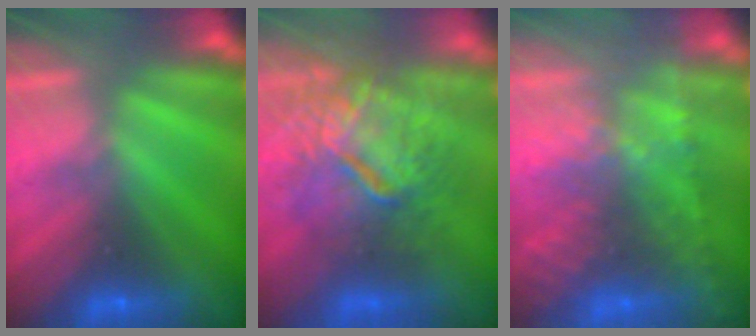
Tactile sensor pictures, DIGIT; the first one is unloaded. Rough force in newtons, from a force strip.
{"total": 7.4}
{"total": 9.6}